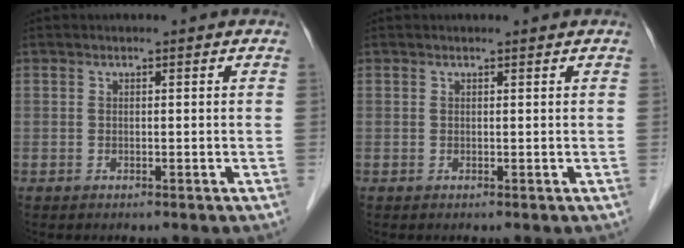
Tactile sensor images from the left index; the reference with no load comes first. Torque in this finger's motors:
{"motor_torque": [0.01, 0.02, -0.04, 0.01]}